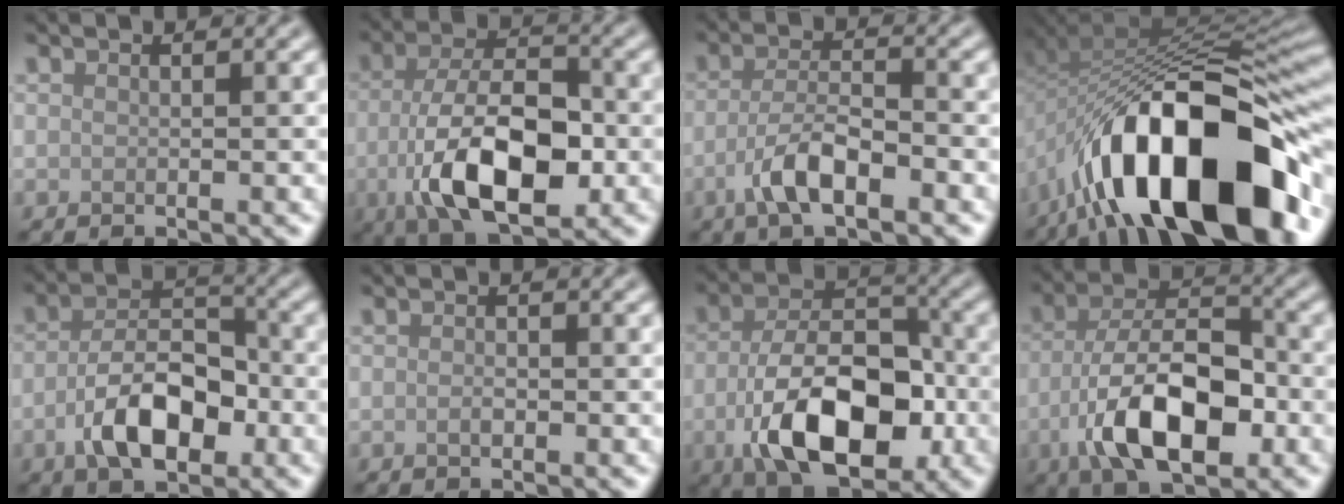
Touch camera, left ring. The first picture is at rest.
{"total": 10.5, "force": [-3.4, 5.0, 8.6], "torque": [-0.163, -0.007, -0.063]}
{"total": 4.7, "force": [-2.4, 1.6, 3.7], "torque": [-0.074, 0.005, -0.050]}
{"total": 16.2, "force": [-8.6, 6.9, 12.0], "torque": [-0.183, 0.002, -0.139]}
{"total": 7.1, "force": [-2.7, 3.6, 5.5], "torque": [-0.098, 0.005, -0.053]}
{"total": 0.7, "force": [-0.3, 0.3, 0.6], "torque": [-0.014, -0.001, -0.004]}
{"total": 11.2, "force": [-3.8, 6.1, 8.6], "torque": [-0.162, -0.007, -0.066]}
{"total": 10.2, "force": [-4.2, 4.6, 8.1], "torque": [-0.150, 0.005, -0.081]}